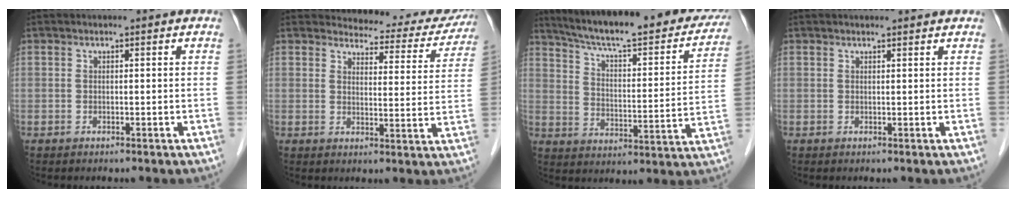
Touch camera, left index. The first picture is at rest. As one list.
[{"total": 13.1, "force": [12.6, 3.2, 1.4], "torque": [0.009, -0.035, 0.127]}, {"total": 28.2, "force": [23.8, 4.8, 14.4], "torque": [-0.218, -0.026, 0.312]}, {"total": 2.7, "force": [2.6, 0.2, 0.7], "torque": [-0.011, 0.014, 0.028]}]